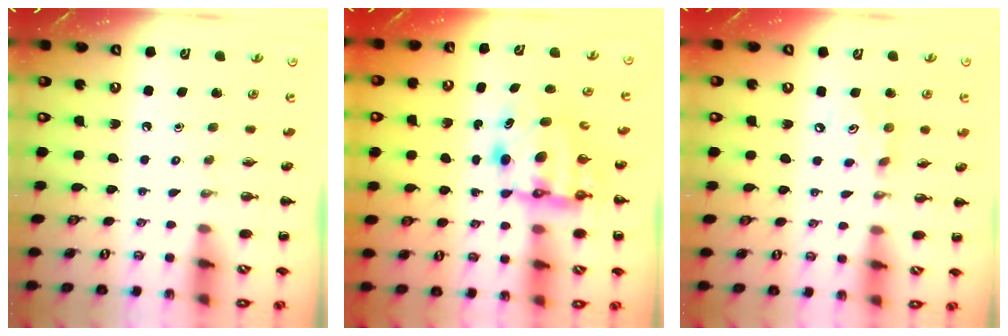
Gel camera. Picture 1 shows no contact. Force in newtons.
{"total": 6.9, "press": 6.6, "slide": 1.9}
{"total": 5.6, "press": 5.5, "slide": 1.1}